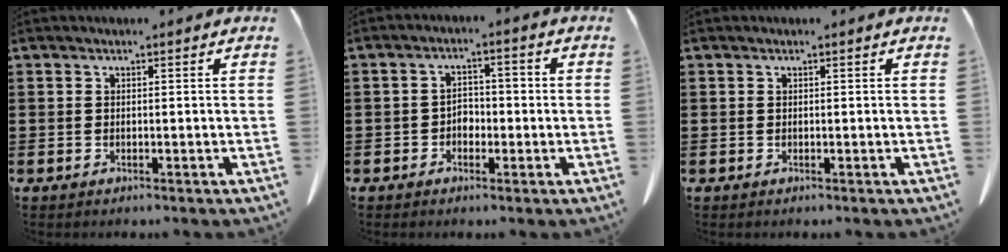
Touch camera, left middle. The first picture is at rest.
{"total": 2.7, "force": [-1.2, 2.0, 1.5], "torque": [-0.028, 0.006, -0.030]}
{"total": 0.0}